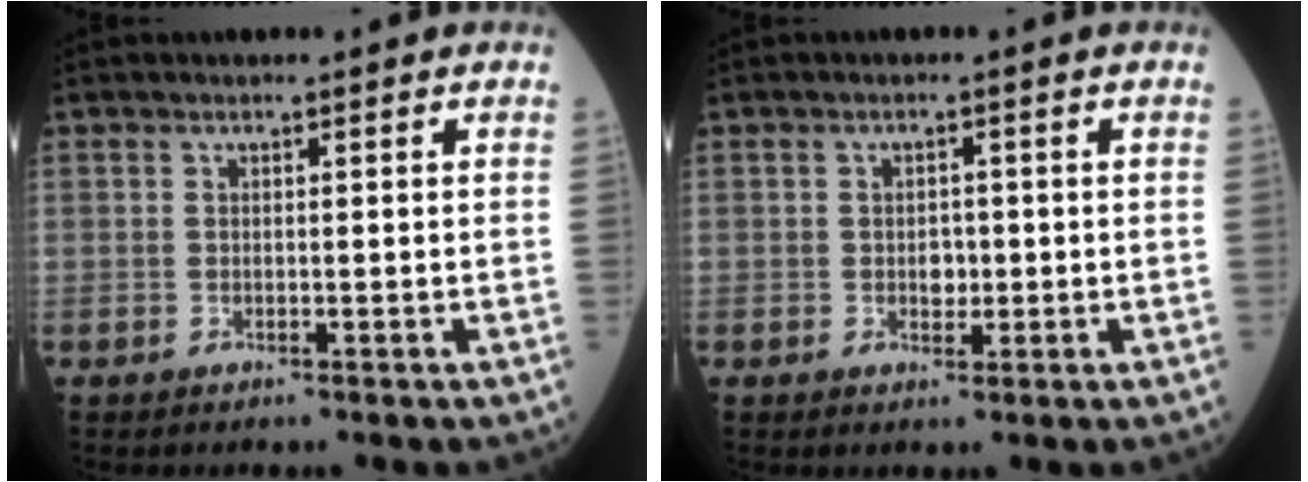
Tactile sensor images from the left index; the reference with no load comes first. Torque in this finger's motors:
{"motor_torque": [0.14, -0.09, 0.00, 0.00]}